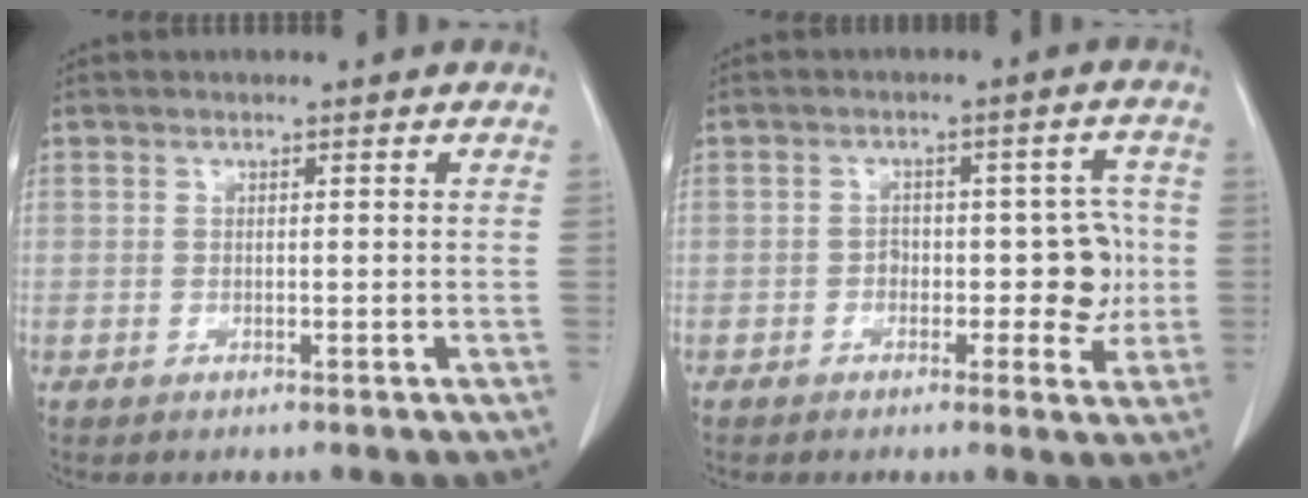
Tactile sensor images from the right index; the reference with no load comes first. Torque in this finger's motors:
{"motor_torque": [0.09, -0.05, 0.08, 0.00]}